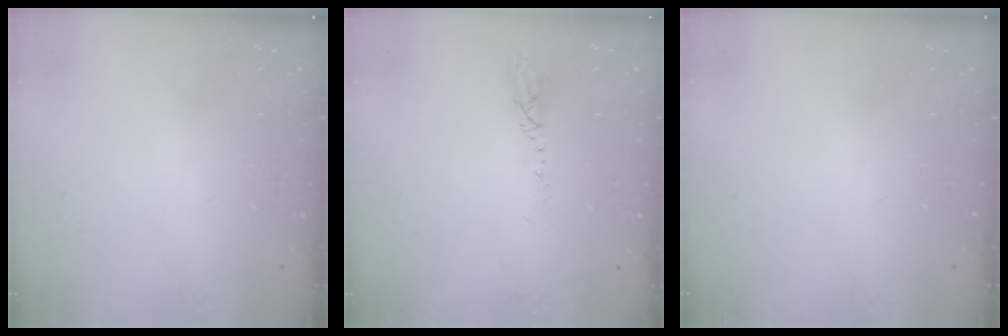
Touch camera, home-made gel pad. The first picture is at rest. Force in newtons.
{"total": 3.4, "press": 3.2, "slide": 1.2}
{"total": 0.0}